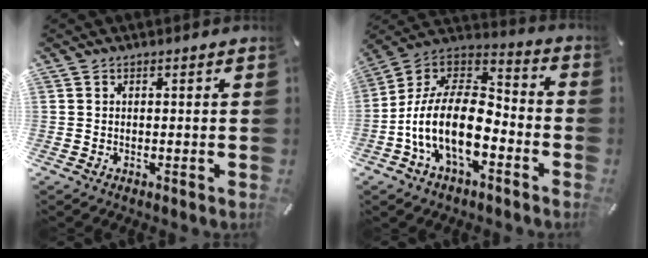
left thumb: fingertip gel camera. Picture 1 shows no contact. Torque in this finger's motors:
{"motor_torque": [1.79, 2.20, 1.91, 0.86, 0.34]}